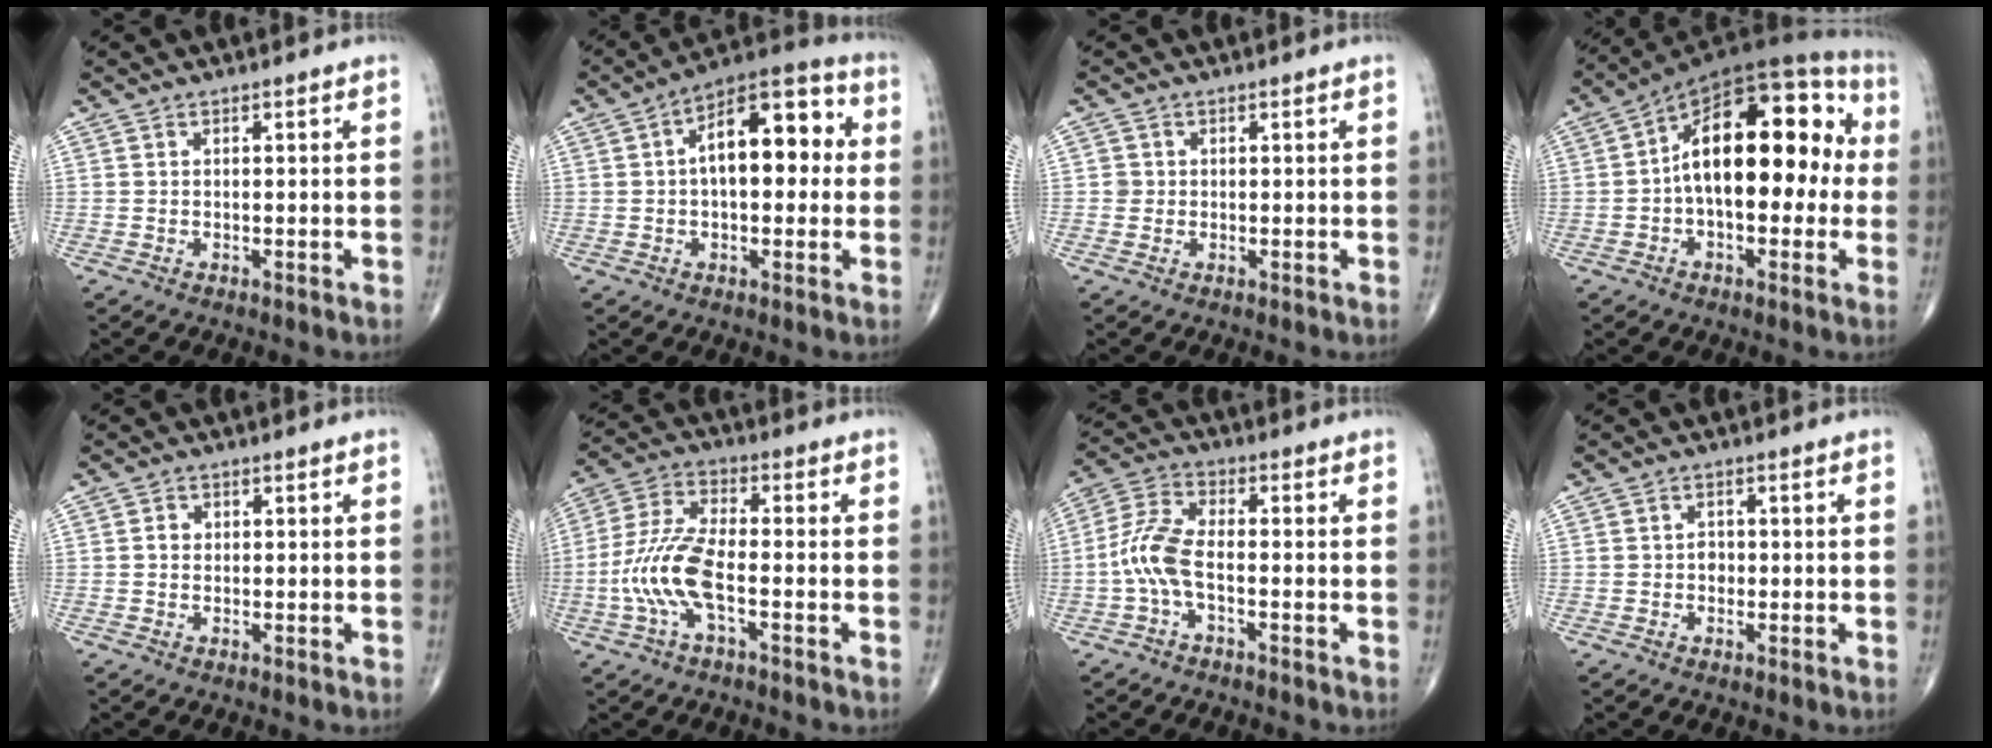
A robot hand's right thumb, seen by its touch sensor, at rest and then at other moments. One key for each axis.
{"total": 14.9, "fx": 1.9, "fy": 7.7, "fz": 12.7, "tx": -0.163, "ty": 0.036, "tz": 0.019}
{"total": 1.3, "fx": 0.0, "fy": 1.3, "fz": 0.1, "tx": 0.007, "ty": 0.004, "tz": -0.002}
{"total": 20.9, "fx": 0.8, "fy": 11.0, "fz": 17.8, "tx": -0.249, "ty": 0.048, "tz": -0.001}
{"total": 1.5, "fx": 0.1, "fy": 1.3, "fz": 0.7, "tx": -0.006, "ty": 0.003, "tz": 0.000}
{"total": 11.0, "fx": -3.0, "fy": 3.8, "fz": 9.8, "tx": -0.228, "ty": 0.028, "tz": -0.063}
{"total": 7.5, "fx": -1.9, "fy": 3.2, "fz": 6.6, "tx": -0.154, "ty": 0.025, "tz": -0.046}
{"total": 1.7, "fx": -0.3, "fy": 1.4, "fz": 0.9, "tx": -0.004, "ty": 0.005, "tz": -0.007}